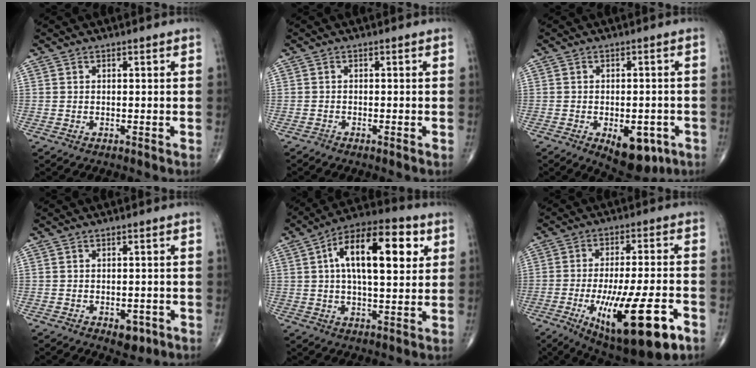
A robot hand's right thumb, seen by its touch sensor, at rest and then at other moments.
{"total": 0.5, "force": [-0.5, 0.0, 0.2], "torque": [0.000, -0.001, -0.011]}
{"total": 9.8, "force": [-4.1, 5.2, 7.3], "torque": [-0.076, 0.008, -0.045]}
{"total": 3.5, "force": [-1.4, 2.1, 2.4], "torque": [-0.014, 0.004, -0.011]}
{"total": 18.1, "force": [4.9, 7.8, 15.5], "torque": [-0.229, 0.014, 0.069]}
{"total": 21.0, "force": [-8.3, 6.0, 18.3], "torque": [-0.286, 0.008, -0.114]}